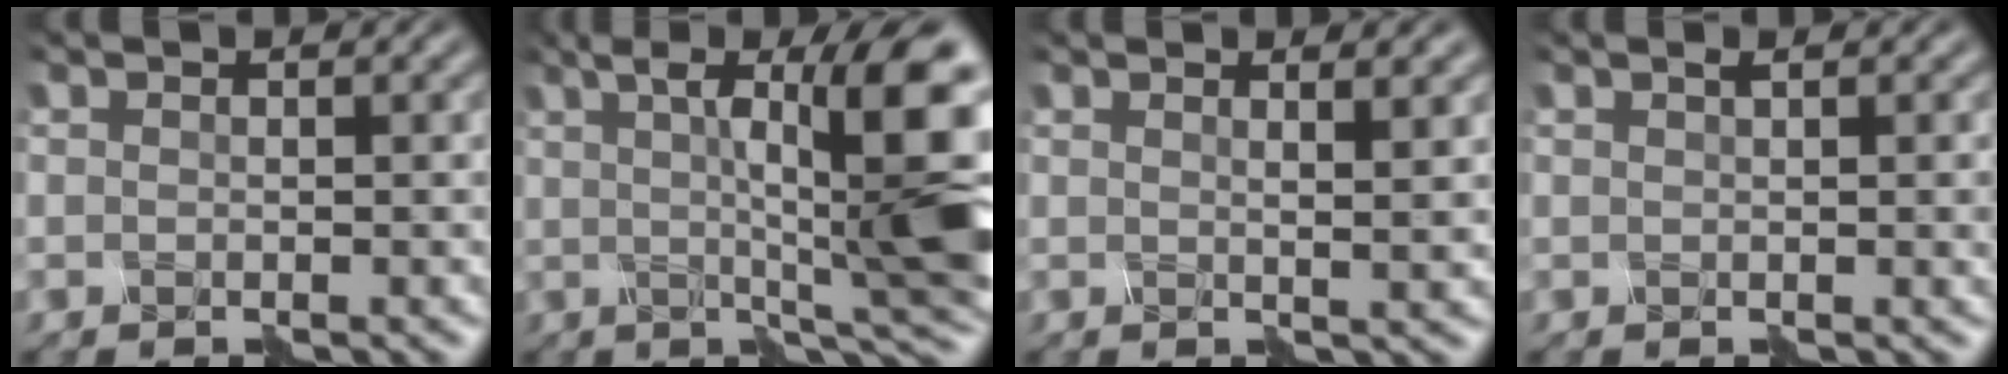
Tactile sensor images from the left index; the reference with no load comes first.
{"total": 13.4, "force": [2.3, 2.8, 12.9], "torque": [-0.161, 0.009, 0.037]}
{"total": 2.6, "force": [1.5, 0.7, 2.0], "torque": [-0.018, 0.011, 0.006]}
{"total": 1.7, "force": [0.7, 0.5, 1.5], "torque": [-0.012, 0.004, 0.010]}